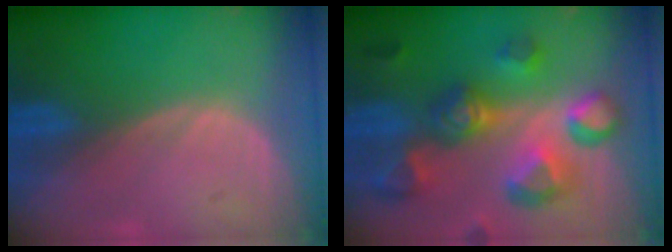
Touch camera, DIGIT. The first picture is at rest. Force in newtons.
{"total": 11.3, "press": 10.1, "slide": 5.1}